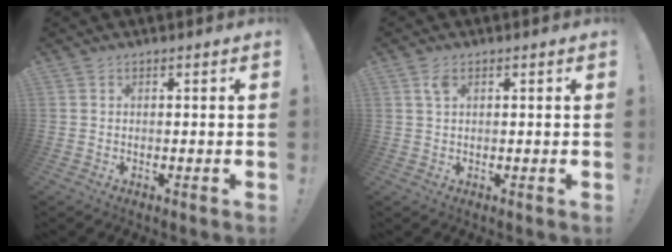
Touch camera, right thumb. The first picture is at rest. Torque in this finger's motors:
{"motor_torque": [-0.12, 0.24, 0.05, 0.50, 0.00]}